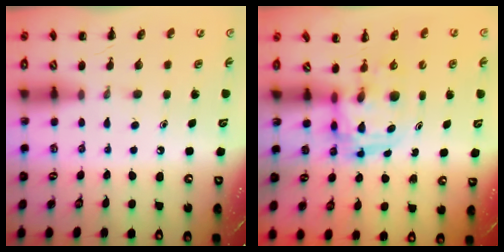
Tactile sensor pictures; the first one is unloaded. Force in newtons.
{"total": 3.7, "press": 3.7, "slide": 0.6}